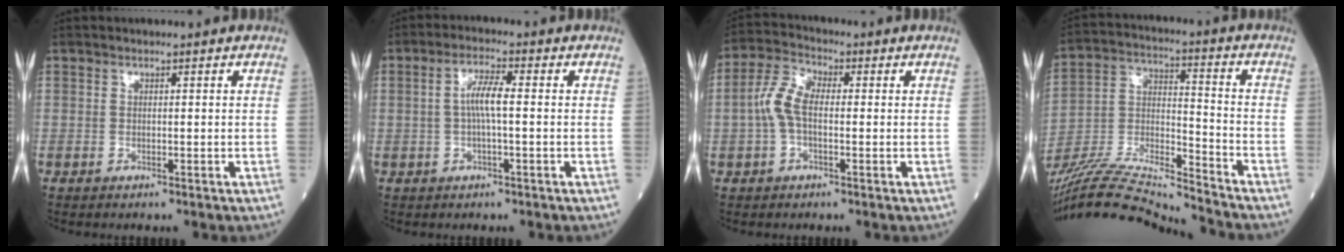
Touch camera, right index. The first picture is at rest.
{"total": 4.4, "force": [0.0, 0.4, 4.4], "torque": [-0.089, 0.008, -0.001]}
{"total": 5.8, "force": [-0.4, 2.7, 5.1], "torque": [-0.119, 0.018, -0.013]}
{"total": 20.0, "force": [-19.0, -0.5, 6.1], "torque": [-0.133, -0.007, -0.331]}